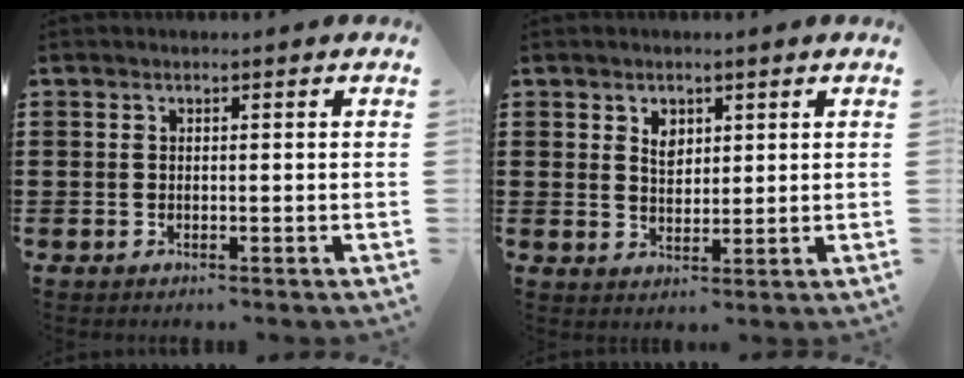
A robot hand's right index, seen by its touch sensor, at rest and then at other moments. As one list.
[{"total": 2.8, "force": [1.4, 1.8, 1.6], "torque": [-0.029, 0.004, 0.024]}]